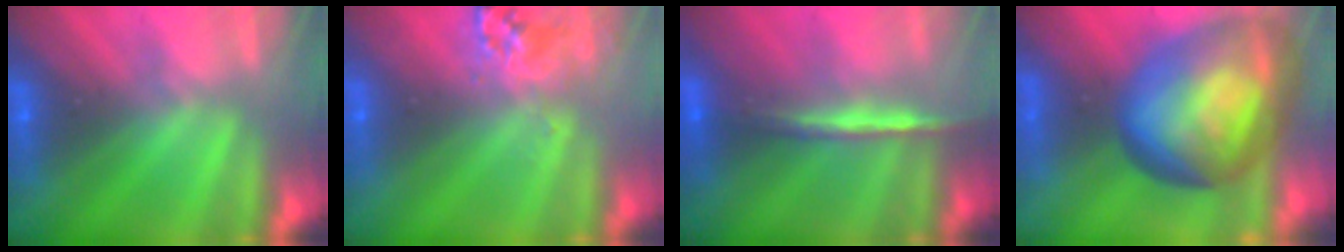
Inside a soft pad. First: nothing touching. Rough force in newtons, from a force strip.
{"total": 2.7}
{"total": 2.0}
{"total": 9.5}